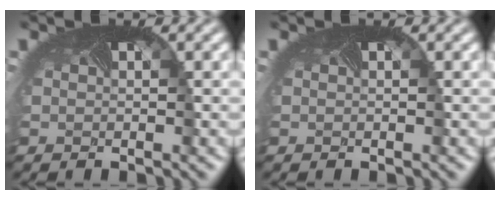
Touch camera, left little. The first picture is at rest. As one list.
[{"total": 0.0}]